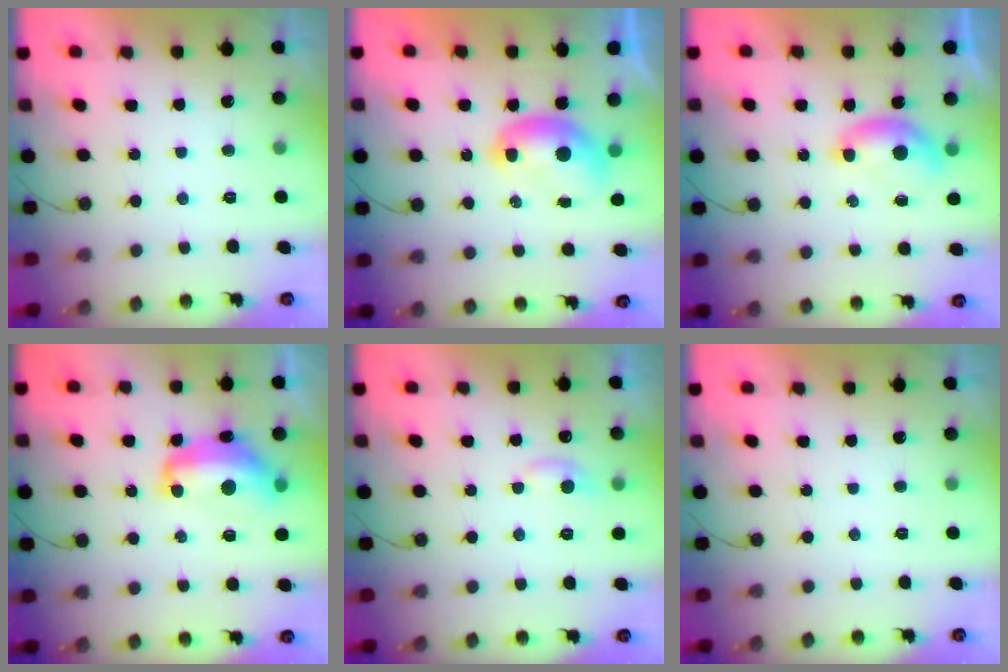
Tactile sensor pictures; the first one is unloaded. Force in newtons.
{"total": 7.8, "press": 7.8, "slide": 0.7}
{"total": 7.0, "press": 6.9, "slide": 0.8}
{"total": 12.7, "press": 12.7, "slide": 1.2}
{"total": 4.9, "press": 4.8, "slide": 0.6}
{"total": 0.0}